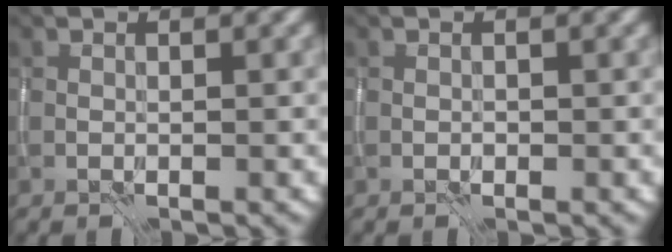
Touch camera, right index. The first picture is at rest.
{"total": 0.5, "force": [-0.3, 0.4, 0.2], "torque": [-0.004, -0.002, -0.001]}